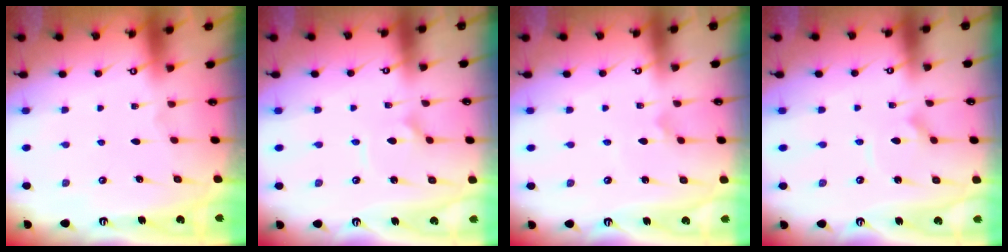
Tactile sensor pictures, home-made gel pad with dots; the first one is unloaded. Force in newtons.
{"total": 2.8, "press": 2.8, "slide": 0.3}
{"total": 2.9, "press": 2.9, "slide": 0.1}
{"total": 2.8, "press": 2.8, "slide": 0.3}